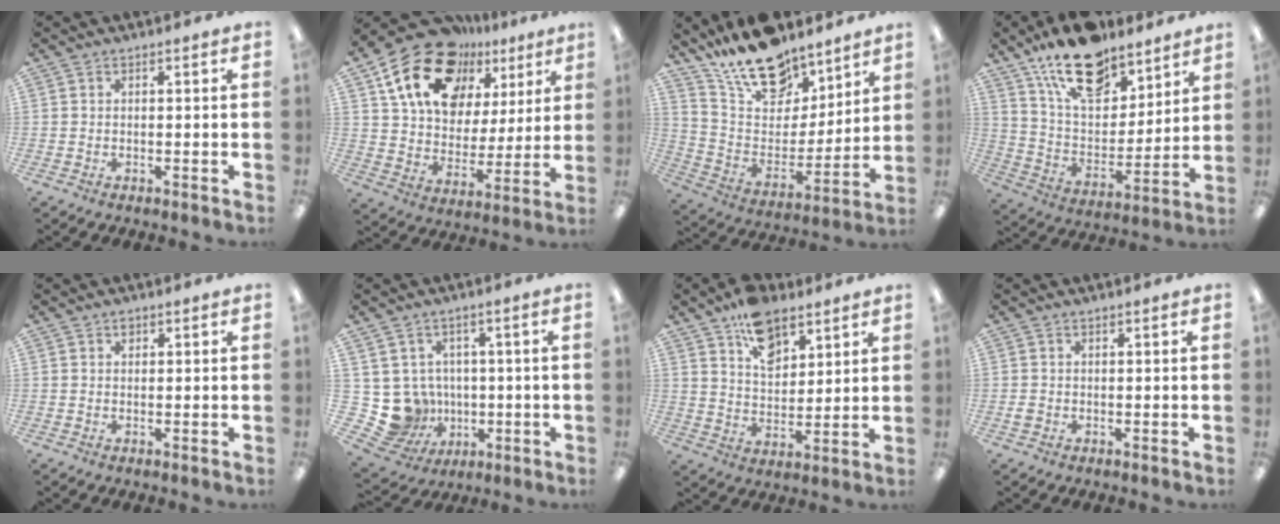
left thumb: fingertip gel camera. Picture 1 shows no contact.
{"total": 19.3, "force": [12.4, 11.9, 8.8], "torque": [-0.171, -0.063, 0.227]}
{"total": 18.8, "force": [15.2, 8.7, 6.9], "torque": [-0.135, -0.103, 0.274]}
{"total": 18.7, "force": [13.7, 9.1, 9.0], "torque": [-0.158, -0.076, 0.243]}
{"total": 1.0, "force": [0.6, 0.7, 0.4], "torque": [-0.001, -0.002, 0.010]}
{"total": 9.7, "force": [-0.3, 9.4, 2.5], "torque": [-0.085, -0.005, 0.007]}
{"total": 11.2, "force": [7.5, 6.5, 5.2], "torque": [-0.078, -0.034, 0.136]}
{"total": 1.0, "force": [0.0, 0.8, 0.5], "torque": [-0.009, 0.004, -0.001]}